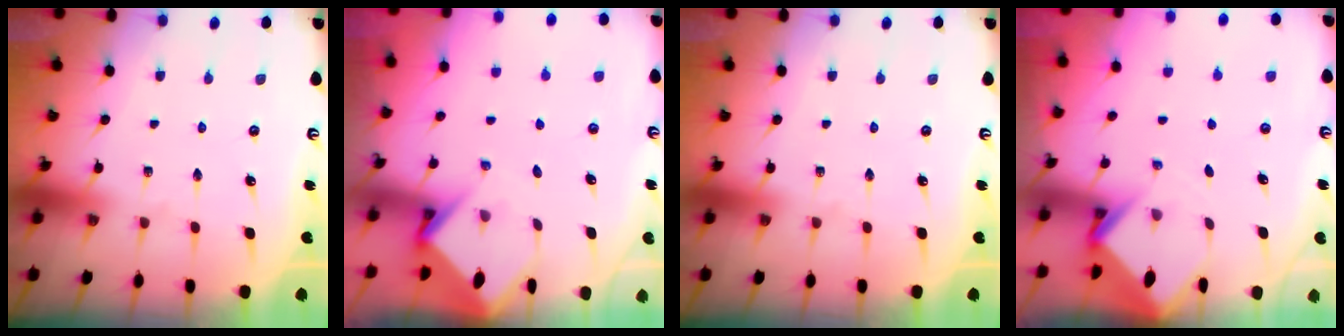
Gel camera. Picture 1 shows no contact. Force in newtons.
{"total": 3.5, "press": 3.5, "slide": 0.2}
{"total": 0.0}
{"total": 2.9, "press": 2.9, "slide": 0.2}